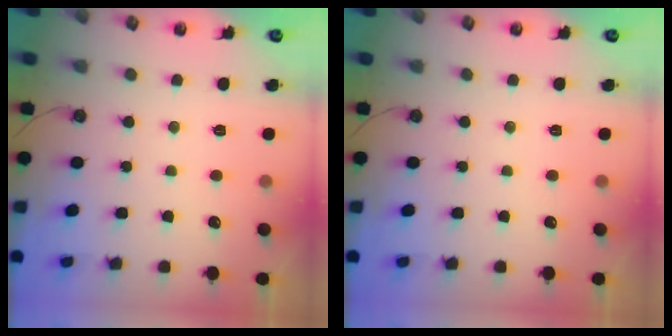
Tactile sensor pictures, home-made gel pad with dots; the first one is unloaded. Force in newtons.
{"total": 0.0}